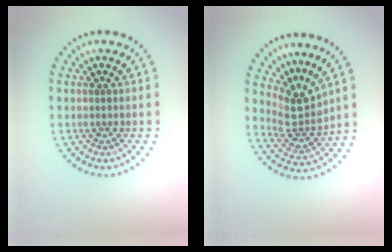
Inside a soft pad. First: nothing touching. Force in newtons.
{"total": 3.3, "press": 2.4, "slide": 2.3}